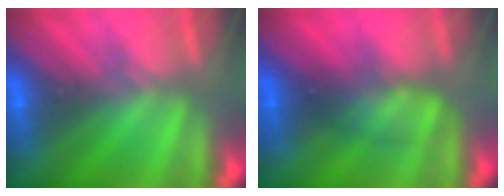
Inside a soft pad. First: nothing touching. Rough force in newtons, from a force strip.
{"total": 2.6}